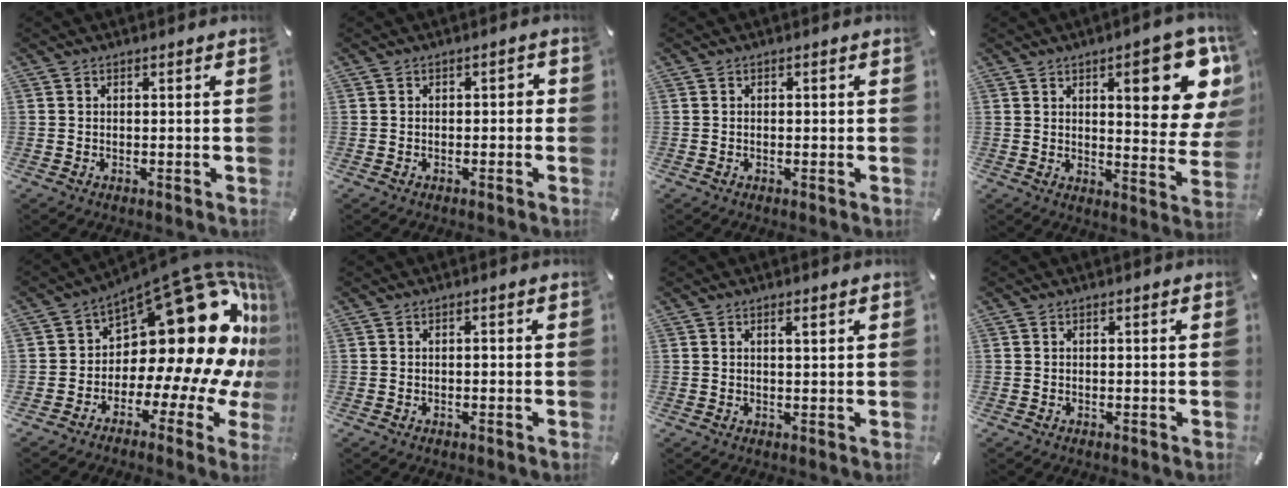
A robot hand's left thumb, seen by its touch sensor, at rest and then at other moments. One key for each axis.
{"total": 1.5, "fx": -0.9, "fy": 0.8, "fz": 0.9, "tx": -0.018, "ty": 0.007, "tz": -0.020}
{"total": 0.6, "fx": -0.2, "fy": 0.3, "fz": 0.4, "tx": -0.009, "ty": -0.001, "tz": -0.004}
{"total": 17.7, "fx": 7.8, "fy": 5.9, "fz": 14.8, "tx": -0.188, "ty": -0.043, "tz": 0.115}
{"total": 28.0, "fx": 8.4, "fy": 14.8, "fz": 22.2, "tx": -0.300, "ty": -0.105, "tz": 0.168}
{"total": 0.6, "fx": -0.1, "fy": 0.3, "fz": 0.5, "tx": -0.010, "ty": -0.001, "tz": -0.003}
{"total": 1.9, "fx": 0.9, "fy": 0.4, "fz": 1.6, "tx": -0.025, "ty": -0.001, "tz": 0.012}
{"total": 0.0}